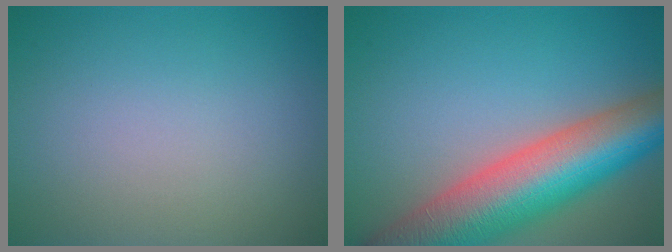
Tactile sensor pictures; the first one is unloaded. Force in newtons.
{"total": 12.0, "press": 12.0, "slide": 0.6}